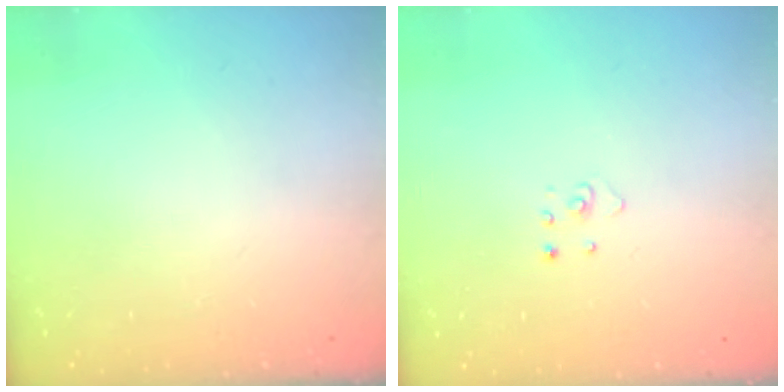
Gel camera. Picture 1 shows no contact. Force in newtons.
{"total": 2.2, "press": 2.2, "slide": 0.2}